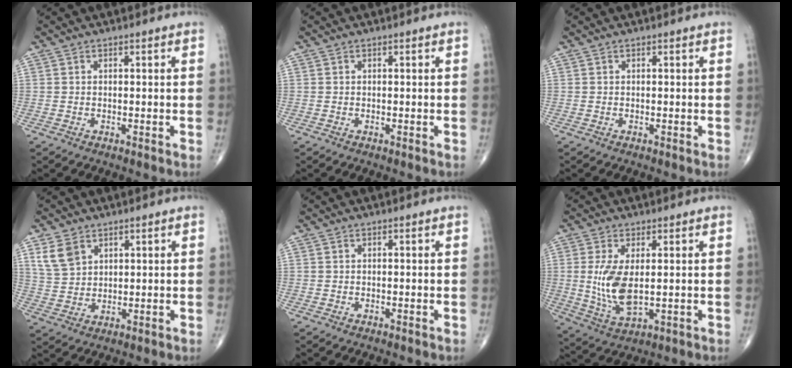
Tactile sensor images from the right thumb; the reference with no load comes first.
{"total": 0.0}
{"total": 0.0}
{"total": 5.9, "force": [3.2, 3.9, 2.9], "torque": [-0.046, -0.011, 0.071]}
{"total": 0.0}
{"total": 9.1, "force": [0.6, 4.0, 8.1], "torque": [-0.171, -0.018, 0.023]}